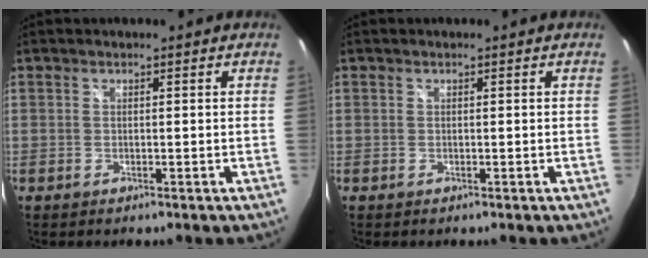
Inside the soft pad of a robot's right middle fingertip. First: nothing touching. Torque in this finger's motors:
{"motor_torque": [0.06, 0.06, 0.00, 0.00]}